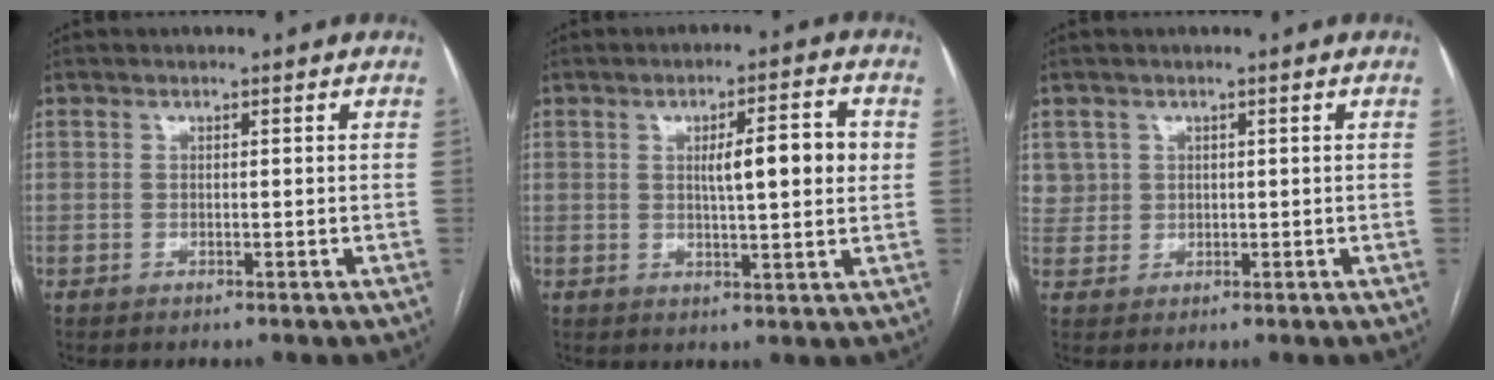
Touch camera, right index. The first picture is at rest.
{"total": 8.0, "force": [1.3, 1.1, 7.8], "torque": [-0.118, 0.012, 0.021]}
{"total": 3.1, "force": [1.3, 2.8, -0.2], "torque": [0.019, 0.008, 0.022]}